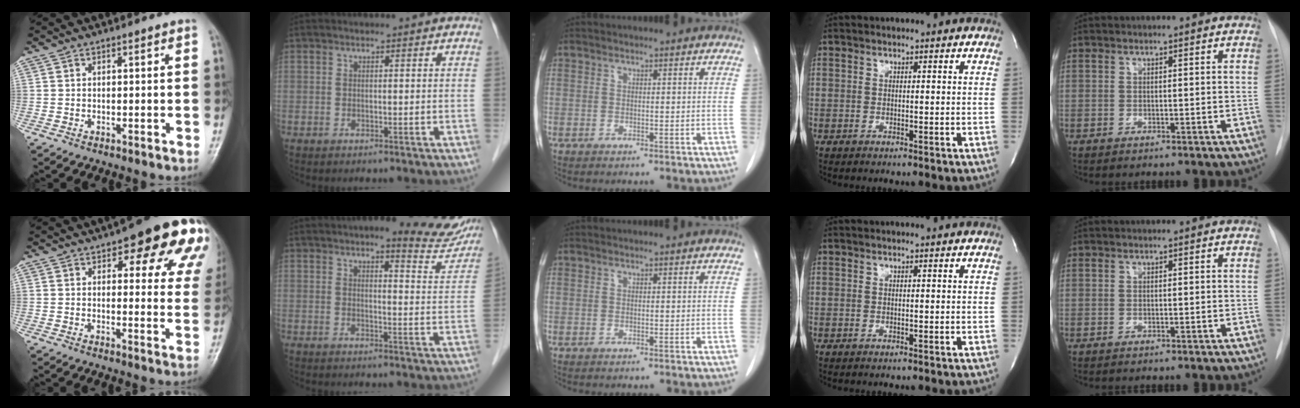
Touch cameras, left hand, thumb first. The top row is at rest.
{"thumb": {"total": 19.2, "force": [10.4, 7.0, 14.5], "torque": [-0.138, -0.025, 0.115]}, "index": {"total": 11.2, "force": [10.2, 2.3, 4.1], "torque": [-0.031, -0.021, 0.101]}}